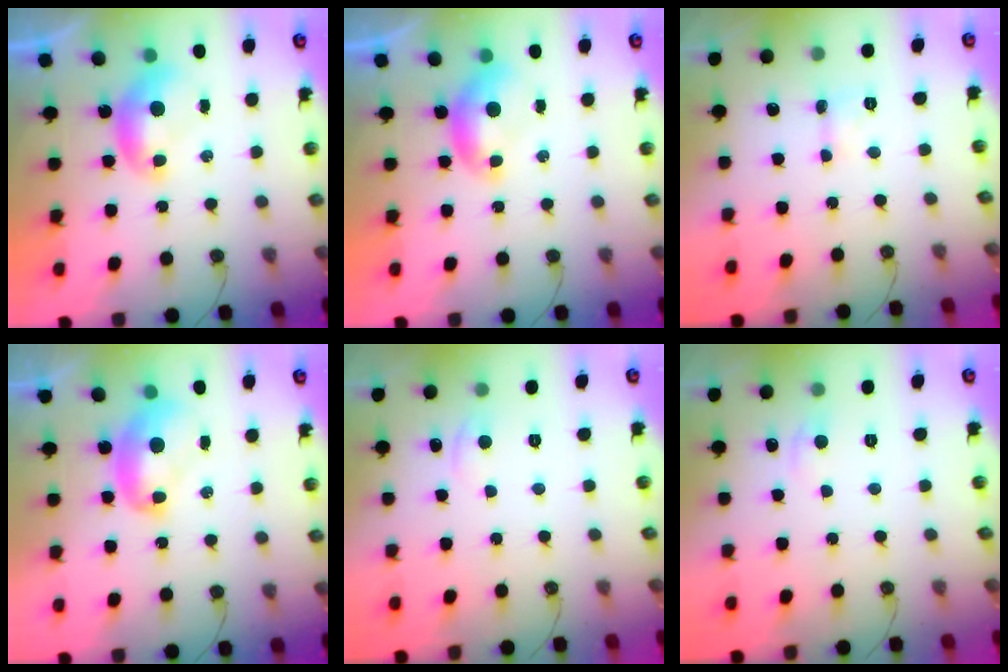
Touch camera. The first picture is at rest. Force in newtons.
{"total": 0.0}
{"total": 2.4, "press": 2.4, "slide": 0.6}
{"total": 2.6, "press": 2.6, "slide": 0.3}
{"total": 1.2, "press": 1.2, "slide": 0.3}
{"total": 0.8, "press": 0.2, "slide": 0.7}